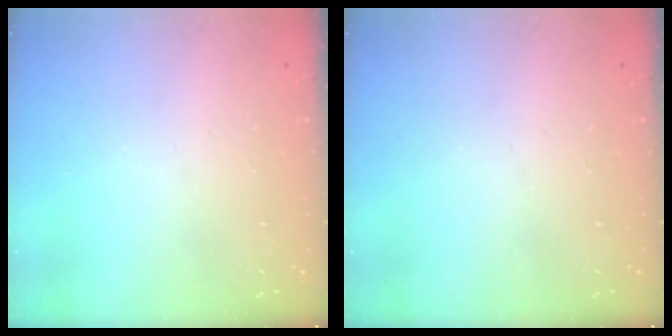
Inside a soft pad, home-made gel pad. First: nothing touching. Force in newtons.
{"total": 0.0}